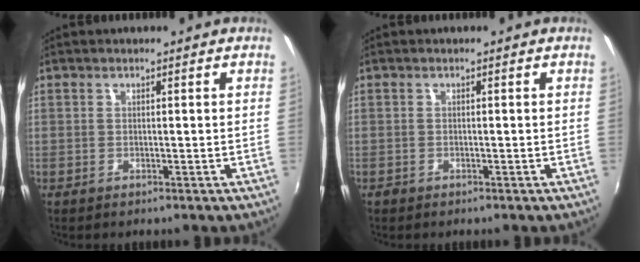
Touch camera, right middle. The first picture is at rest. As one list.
[{"total": 0.7, "force": [-0.5, 0.4, 0.0], "torque": [-0.003, -0.002, -0.011]}]